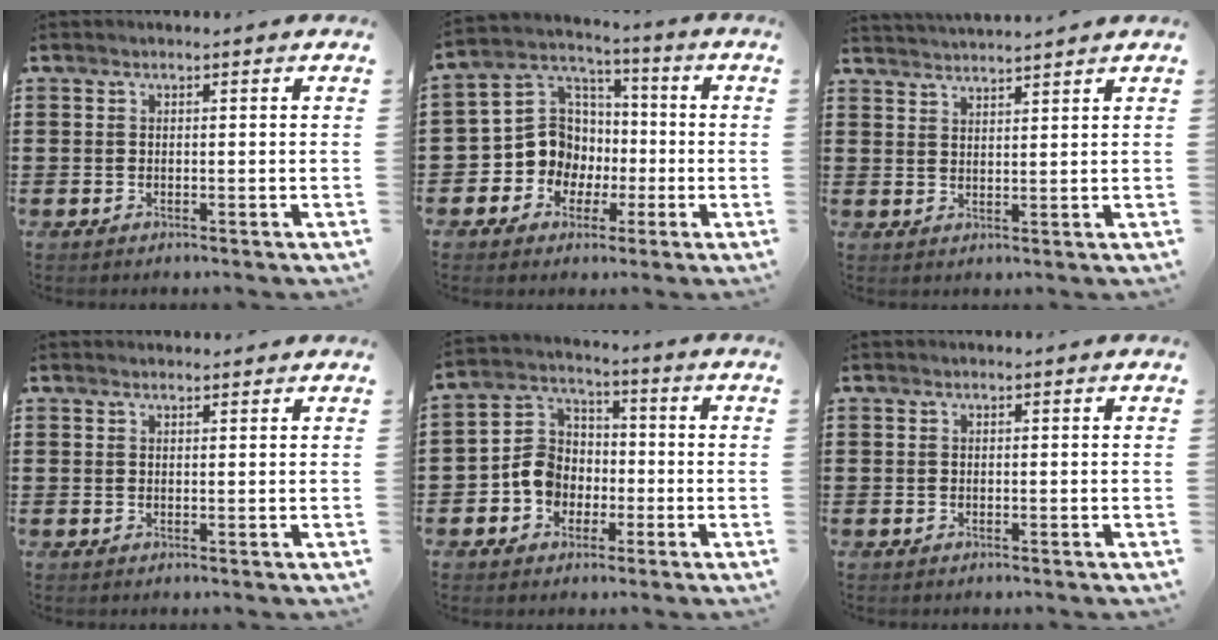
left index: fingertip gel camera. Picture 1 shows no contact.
{"total": 10.1, "force": [-2.1, 9.3, 3.3], "torque": [-0.118, 0.006, -0.039]}
{"total": 2.5, "force": [2.4, -0.5, -0.1], "torque": [-0.006, -0.009, 0.045]}
{"total": 0.9, "force": [0.9, 0.0, 0.2], "torque": [-0.005, -0.001, 0.017]}
{"total": 7.1, "force": [-2.4, 6.1, 2.7], "torque": [-0.083, 0.015, -0.051]}
{"total": 0.0}